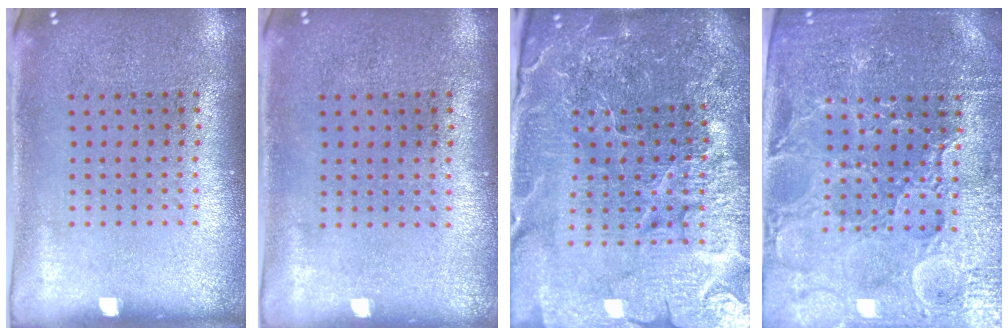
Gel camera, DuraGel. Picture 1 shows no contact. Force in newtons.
{"total": 0.0}
{"total": 6.2, "press": 5.5, "slide": 2.9}
{"total": 4.2, "press": 4.1, "slide": 1.2}